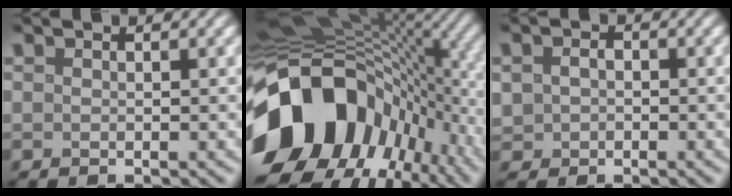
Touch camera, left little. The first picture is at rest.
{"total": 17.2, "force": [-4.4, 12.1, 11.4], "torque": [-0.219, -0.004, -0.076]}
{"total": 2.5, "force": [0.0, 2.2, 1.2], "torque": [-0.018, 0.005, -0.009]}